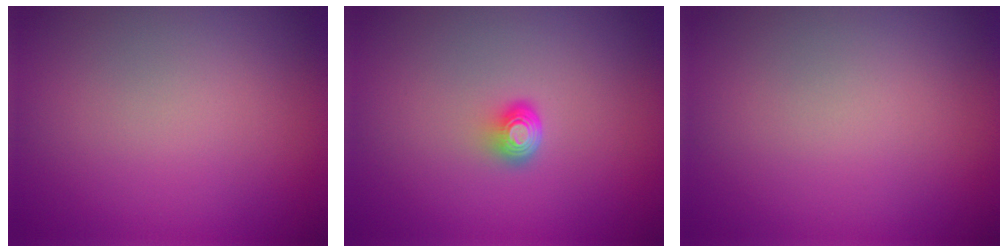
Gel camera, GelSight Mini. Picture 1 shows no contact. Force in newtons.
{"total": 1.9, "press": 1.3, "slide": 1.4}
{"total": 0.0}